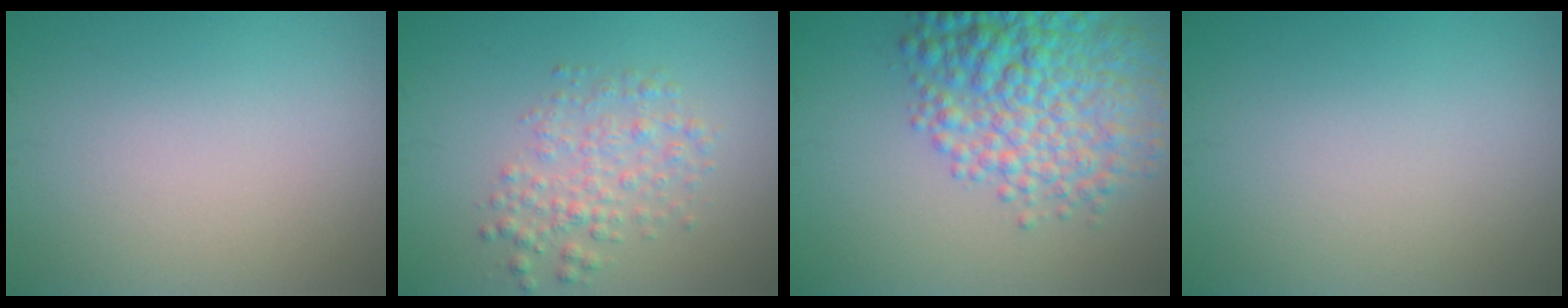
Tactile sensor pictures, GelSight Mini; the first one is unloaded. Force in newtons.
{"total": 2.9, "press": 2.9, "slide": 0.1}
{"total": 8.1, "press": 8.1, "slide": 0.2}
{"total": 0.0}